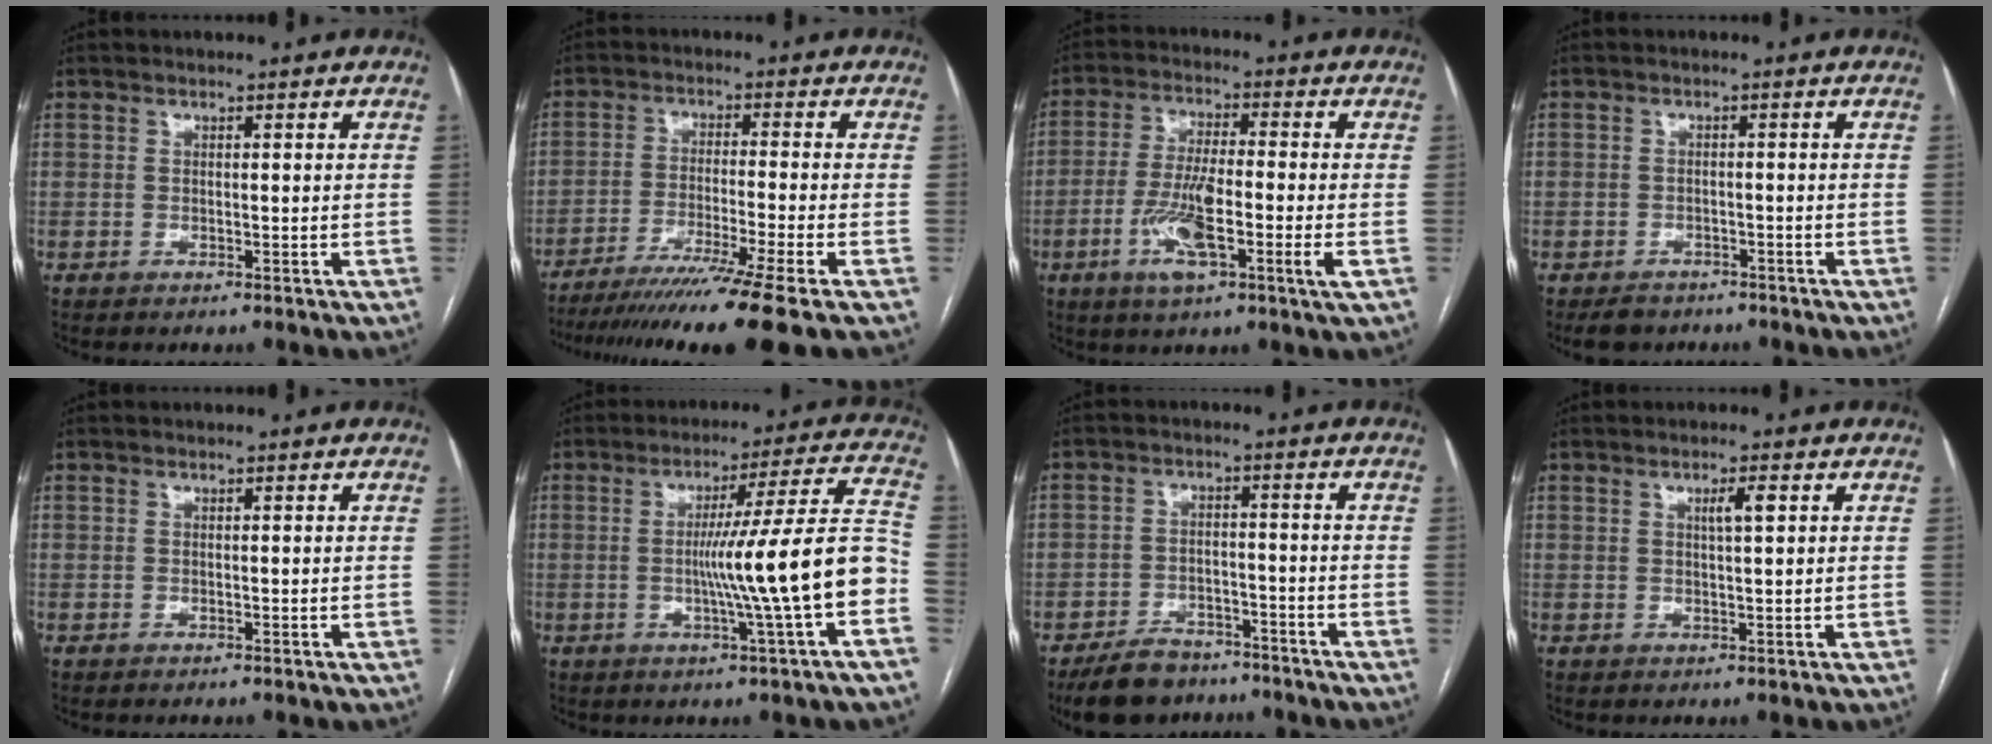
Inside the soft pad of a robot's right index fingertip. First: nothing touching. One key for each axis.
{"total": 15.0, "fx": -11.7, "fy": -2.7, "fz": 9.0, "tx": -0.129, "ty": -0.048, "tz": -0.186}
{"total": 11.1, "fx": -3.3, "fy": 0.8, "fz": 10.5, "tx": -0.203, "ty": -0.008, "tz": -0.063}
{"total": 3.8, "fx": -2.8, "fy": 2.5, "fz": 0.5, "tx": -0.009, "ty": 0.006, "tz": -0.043}
{"total": 0.0}
{"total": 14.7, "fx": -3.2, "fy": -1.8, "fz": 14.2, "tx": -0.209, "ty": 0.007, "tz": -0.053}
{"total": 8.8, "fx": -7.1, "fy": 4.4, "fz": 2.7, "tx": -0.045, "ty": -0.003, "tz": -0.115}
{"total": 2.3, "fx": 0.8, "fy": 0.1, "fz": 2.1, "tx": -0.038, "ty": 0.002, "tz": 0.014}